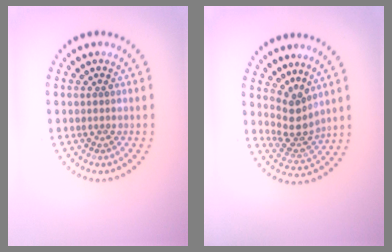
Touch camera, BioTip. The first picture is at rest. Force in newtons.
{"total": 2.9, "press": 1.9, "slide": 2.2}